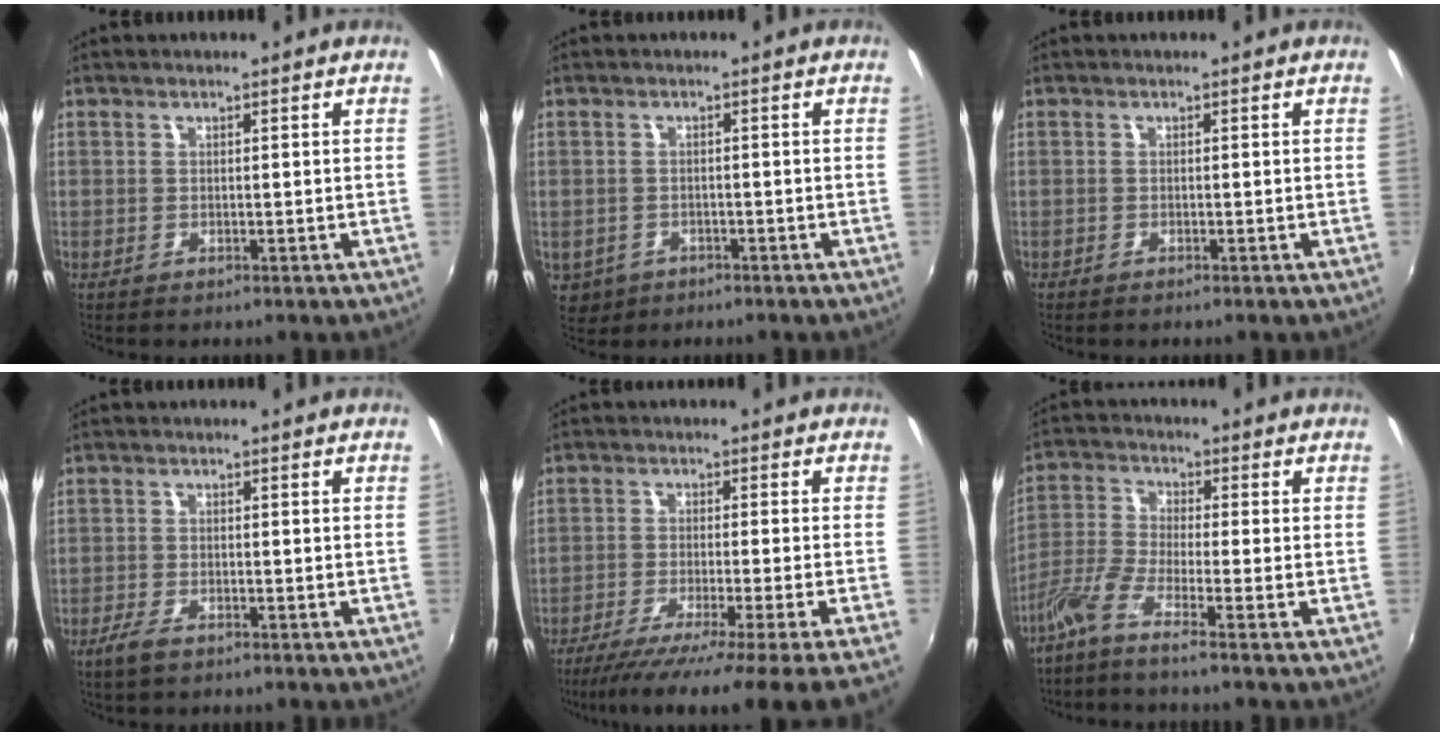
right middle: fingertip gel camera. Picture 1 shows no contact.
{"total": 5.1, "force": [-1.7, 4.3, 2.1], "torque": [-0.051, -0.010, -0.017]}
{"total": 0.0}
{"total": 2.8, "force": [-2.0, 0.9, 1.7], "torque": [-0.046, -0.004, -0.040]}
{"total": 14.9, "force": [-12.5, -2.8, 7.5], "torque": [-0.127, -0.048, -0.186]}
{"total": 5.5, "force": [-3.8, -0.3, 4.0], "torque": [-0.095, -0.002, -0.080]}